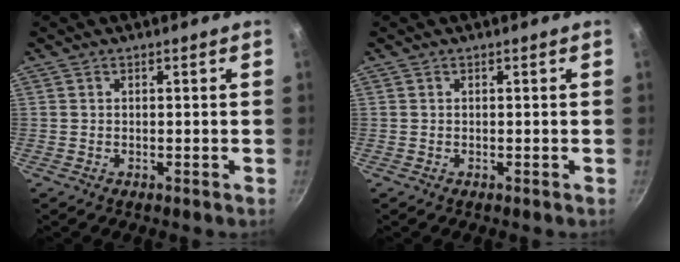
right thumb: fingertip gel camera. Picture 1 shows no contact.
{"total": 0.0}